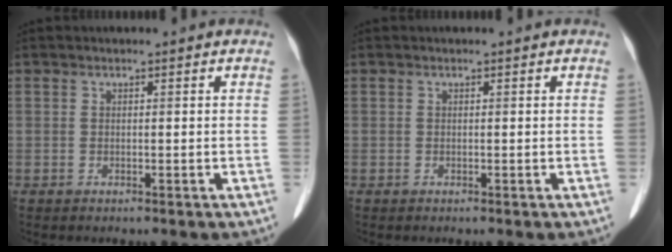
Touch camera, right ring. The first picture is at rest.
{"total": 0.0}